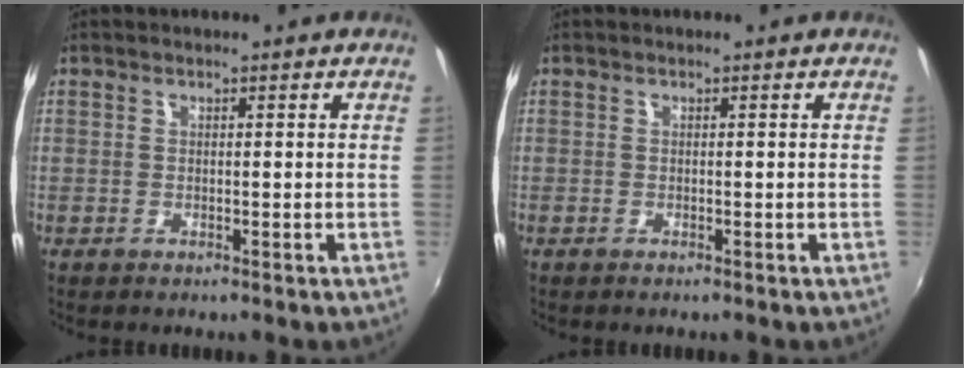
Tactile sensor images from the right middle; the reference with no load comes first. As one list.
[{"total": 0.0}]